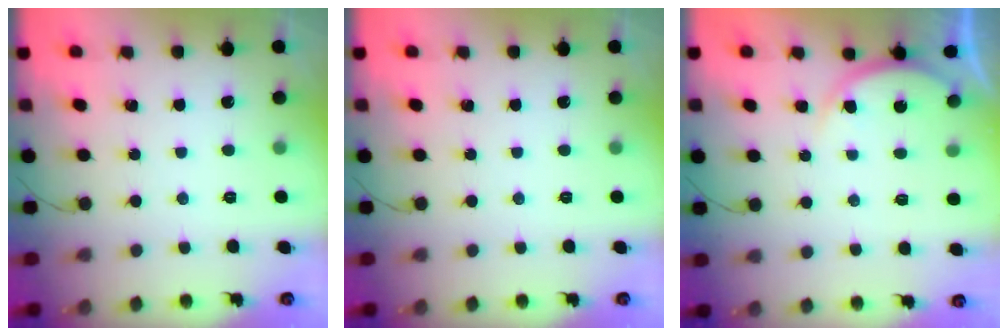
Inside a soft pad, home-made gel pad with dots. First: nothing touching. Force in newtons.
{"total": 0.0}
{"total": 5.3, "press": 5.2, "slide": 0.8}